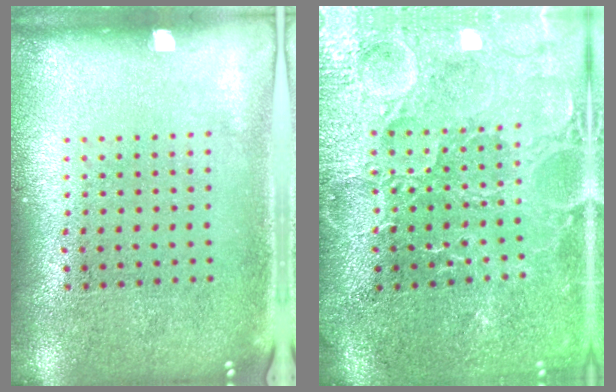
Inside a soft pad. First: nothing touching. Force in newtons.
{"total": 3.7, "press": 3.6, "slide": 0.9}